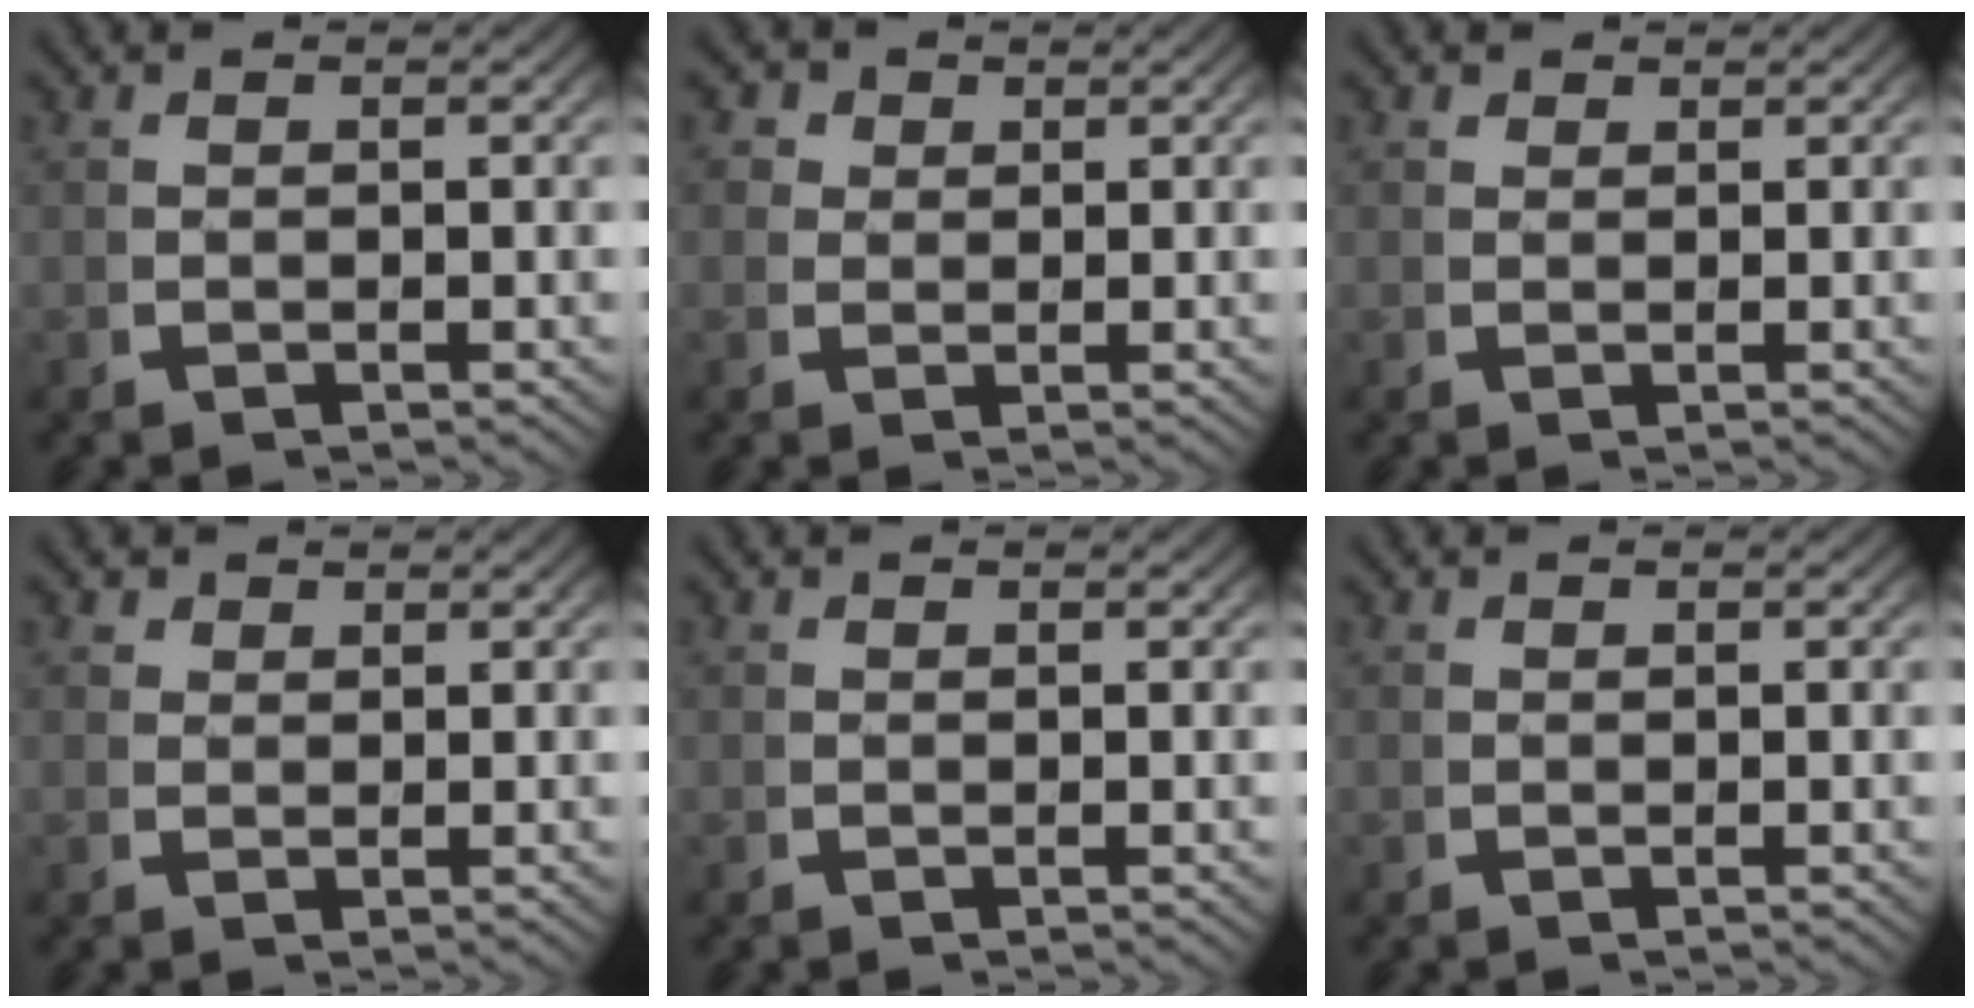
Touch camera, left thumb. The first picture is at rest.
{"total": 2.9, "force": [1.4, 2.3, 1.0], "torque": [-0.026, -0.010, 0.025]}
{"total": 1.3, "force": [1.2, 0.5, 0.2], "torque": [0.000, -0.003, 0.024]}
{"total": 1.6, "force": [1.3, 0.8, 0.3], "torque": [-0.003, -0.006, 0.027]}
{"total": 0.0}
{"total": 0.0}